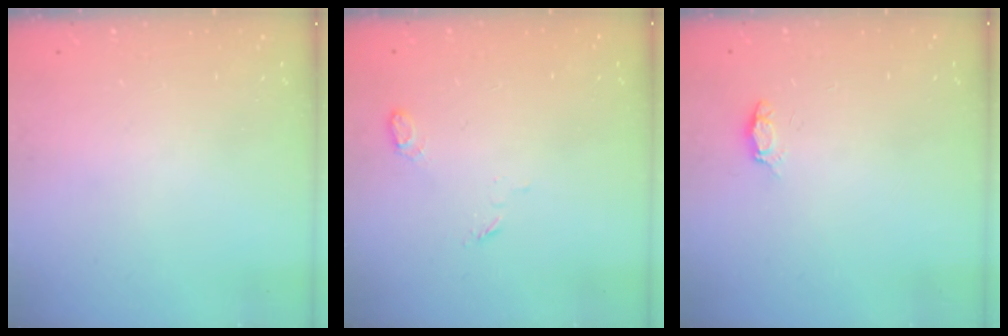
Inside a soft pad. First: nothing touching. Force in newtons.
{"total": 4.2, "press": 4.1, "slide": 0.9}
{"total": 3.2, "press": 3.2, "slide": 0.4}